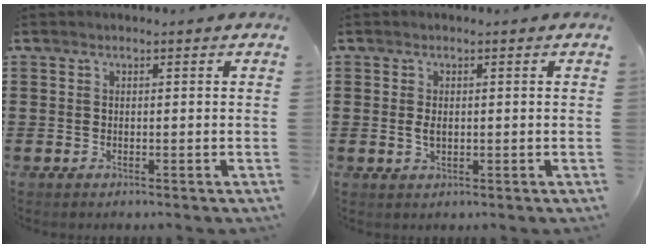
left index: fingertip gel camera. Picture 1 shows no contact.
{"total": 1.9, "force": [0.1, 0.9, 1.7], "torque": [-0.034, 0.002, 0.001]}